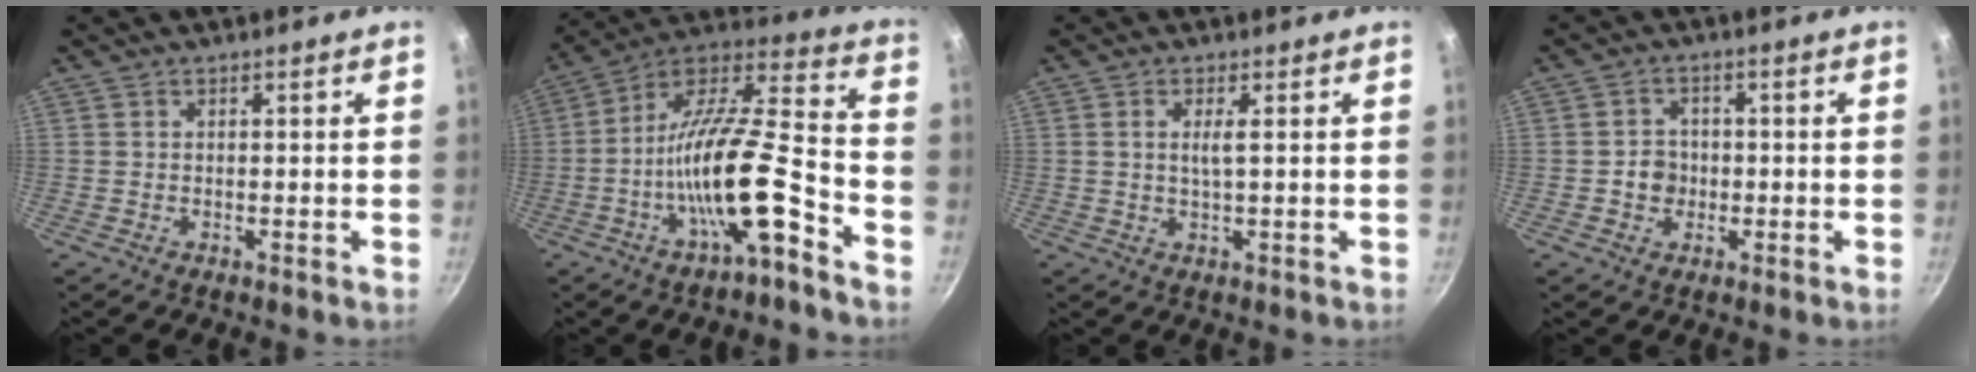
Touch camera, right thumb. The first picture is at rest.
{"total": 19.3, "force": [-7.9, 5.1, 16.8], "torque": [-0.283, 0.053, -0.152]}
{"total": 2.6, "force": [0.5, 0.4, 2.5], "torque": [-0.055, 0.000, 0.011]}
{"total": 3.8, "force": [-0.7, 3.4, 1.5], "torque": [-0.003, 0.010, -0.014]}